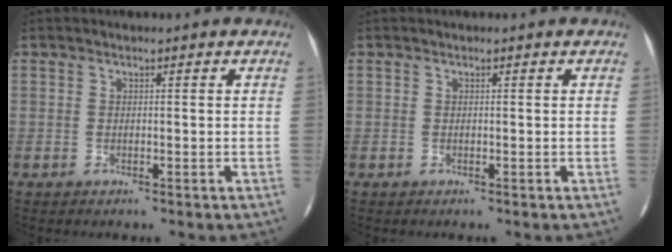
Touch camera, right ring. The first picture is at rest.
{"total": 0.0}